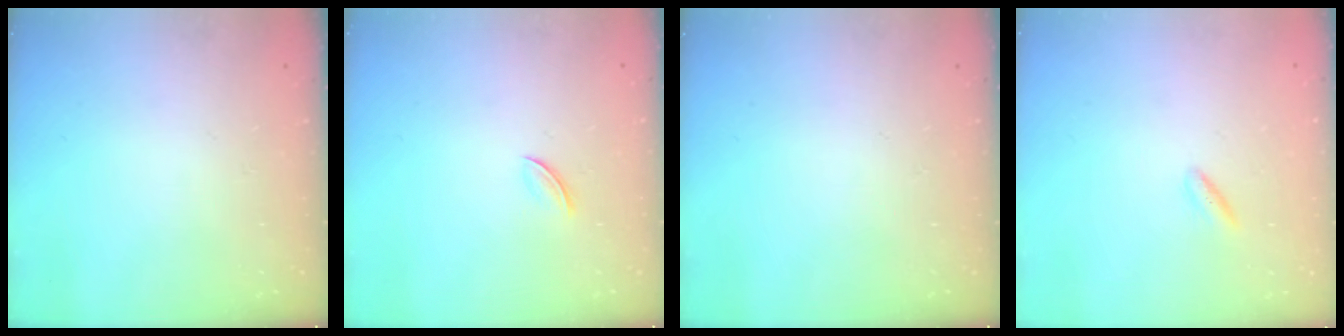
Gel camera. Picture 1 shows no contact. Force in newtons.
{"total": 2.8, "press": 2.7, "slide": 0.9}
{"total": 0.0}
{"total": 1.7, "press": 1.5, "slide": 0.8}